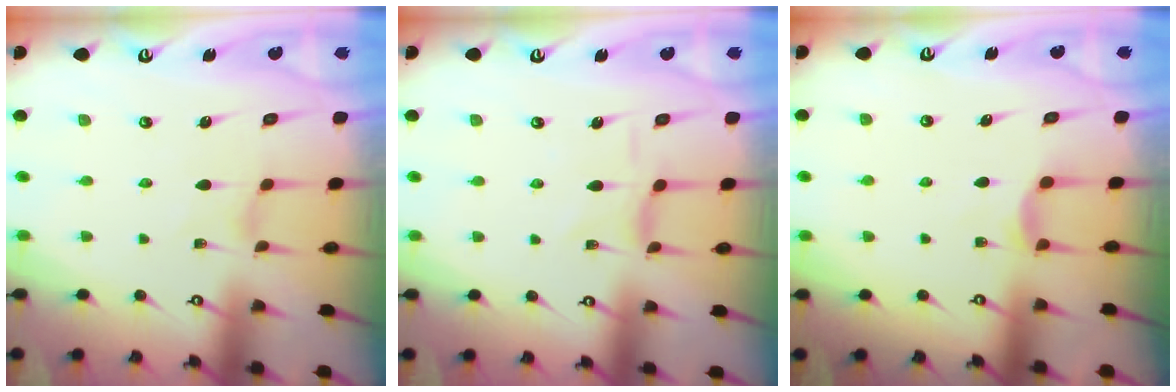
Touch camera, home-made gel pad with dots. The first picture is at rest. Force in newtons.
{"total": 0.9, "press": 0.8, "slide": 0.4}
{"total": 2.6, "press": 2.5, "slide": 0.4}